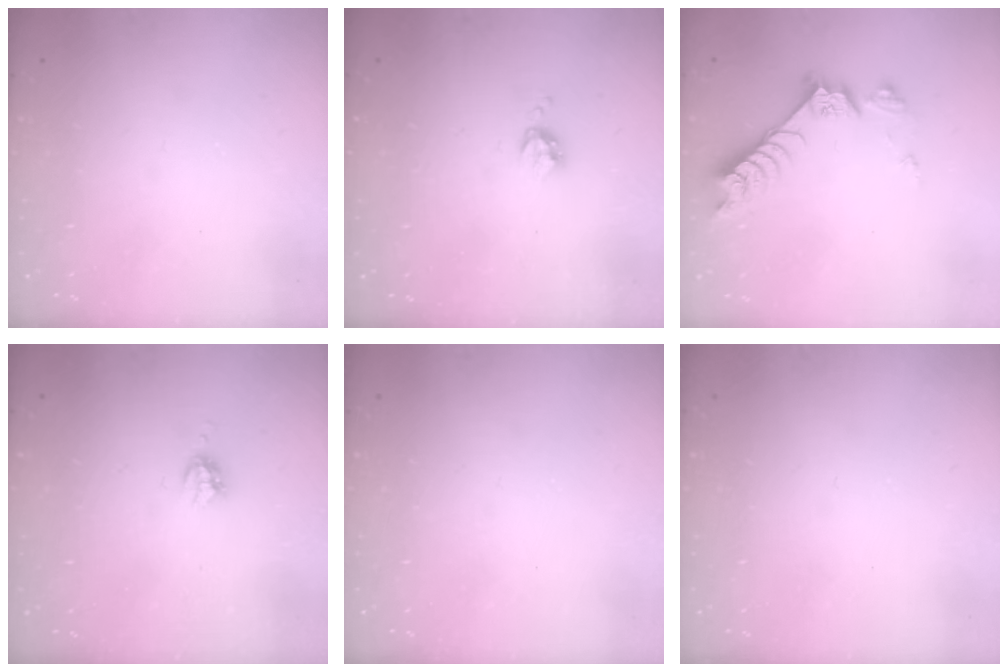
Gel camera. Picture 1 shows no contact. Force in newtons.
{"total": 3.8, "press": 3.8, "slide": 0.5}
{"total": 8.0, "press": 8.0, "slide": 0.9}
{"total": 4.5, "press": 4.5, "slide": 0.1}
{"total": 0.0}
{"total": 0.0}